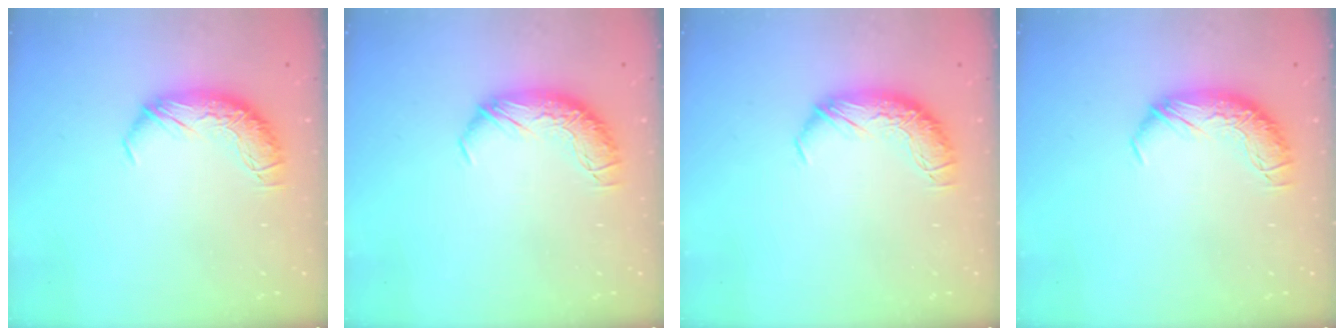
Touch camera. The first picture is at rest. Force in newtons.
{"total": 0.0}
{"total": 0.0}
{"total": 0.0}